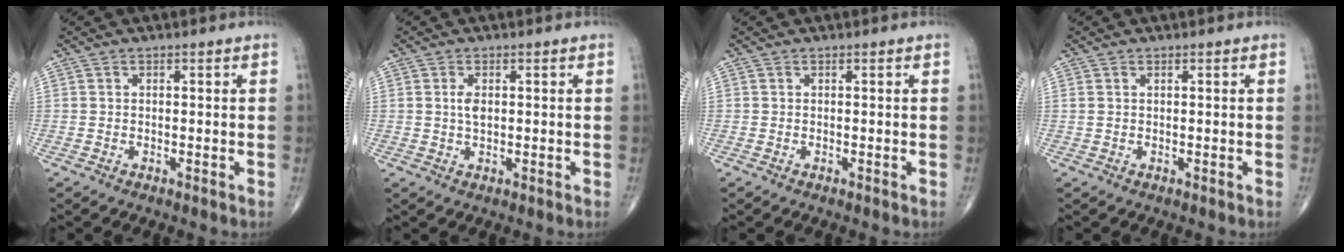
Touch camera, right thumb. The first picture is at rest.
{"total": 2.4, "force": [0.4, 1.3, 2.0], "torque": [-0.037, -0.002, 0.008]}
{"total": 0.0}
{"total": 0.6, "force": [0.3, 0.3, 0.4], "torque": [-0.012, 0.009, 0.008]}